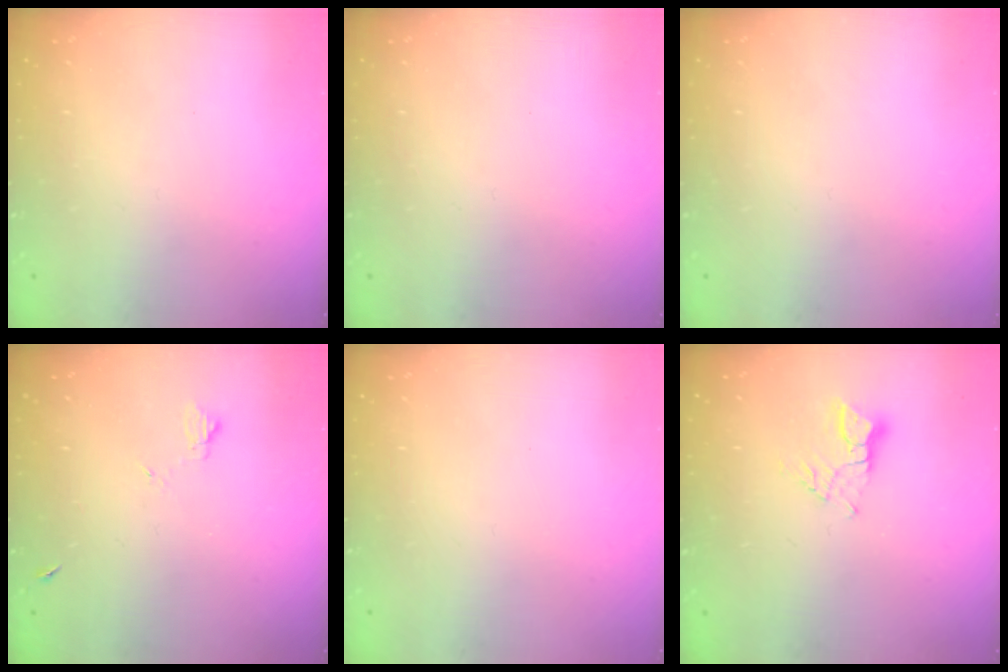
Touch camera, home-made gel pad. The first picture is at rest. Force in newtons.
{"total": 0.0}
{"total": 0.0}
{"total": 3.8, "press": 3.8, "slide": 0.6}
{"total": 0.0}
{"total": 4.8, "press": 4.8, "slide": 0.2}